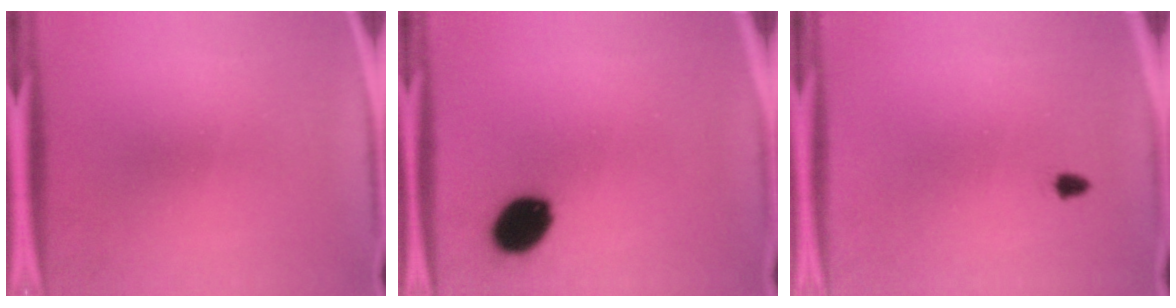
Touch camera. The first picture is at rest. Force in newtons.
{"total": 9.9}
{"total": 1.1}